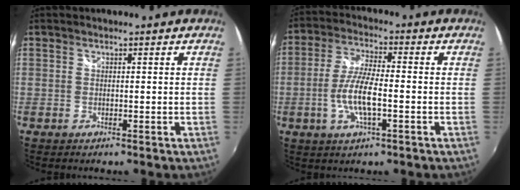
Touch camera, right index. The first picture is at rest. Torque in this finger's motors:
{"motor_torque": [0.28, -0.10, 0.25, 0.13]}